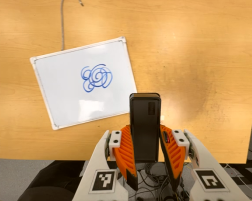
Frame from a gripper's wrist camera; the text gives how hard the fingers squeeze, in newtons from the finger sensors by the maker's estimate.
{"total": 5.5, "left": 4.2, "right": 6.8}